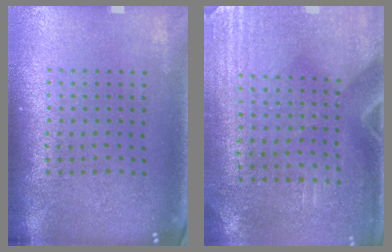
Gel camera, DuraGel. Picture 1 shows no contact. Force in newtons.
{"total": 2.9, "press": 2.5, "slide": 1.4}